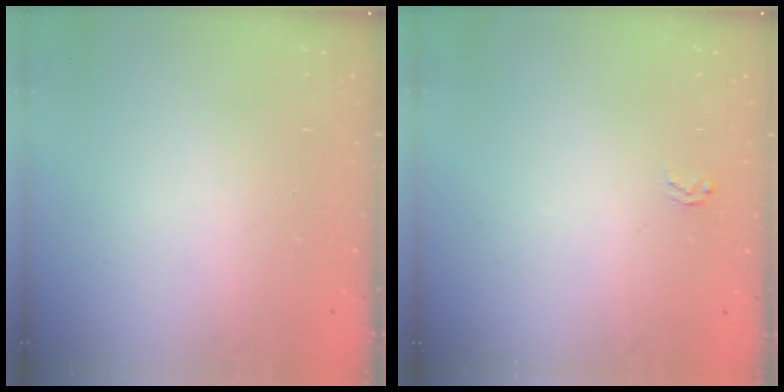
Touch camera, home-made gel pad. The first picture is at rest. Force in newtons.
{"total": 2.3, "press": 2.2, "slide": 0.2}